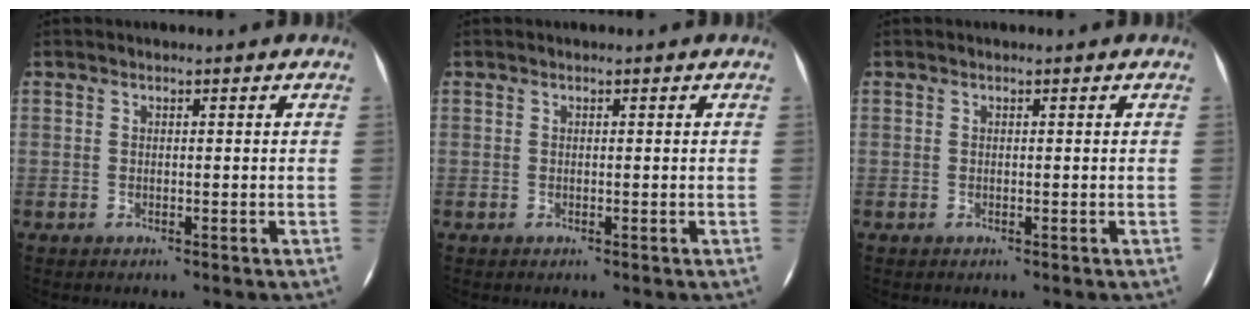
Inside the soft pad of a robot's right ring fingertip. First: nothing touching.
{"total": 0.0}
{"total": 0.0}